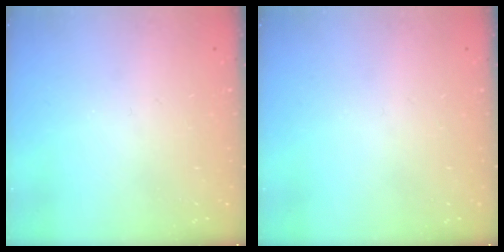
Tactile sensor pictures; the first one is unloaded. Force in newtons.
{"total": 0.0}